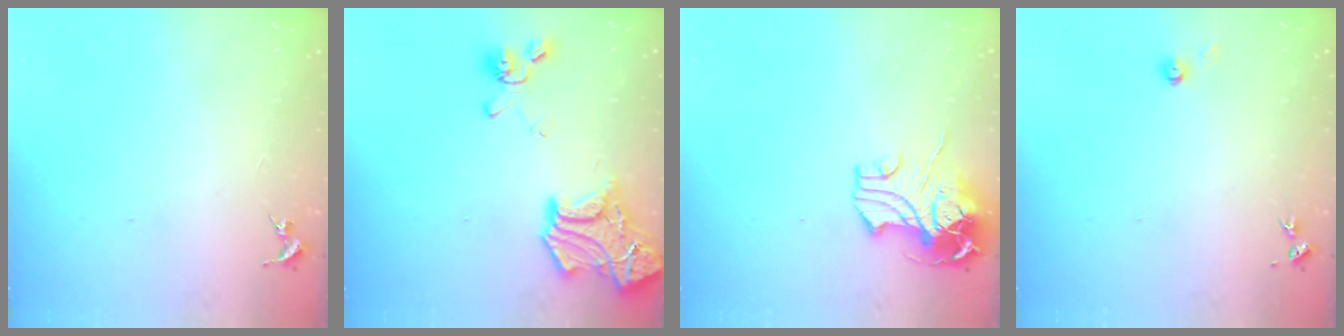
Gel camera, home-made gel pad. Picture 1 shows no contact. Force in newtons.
{"total": 19.7, "press": 19.6, "slide": 1.9}
{"total": 11.8, "press": 11.7, "slide": 2.1}
{"total": 3.3, "press": 3.3, "slide": 0.2}